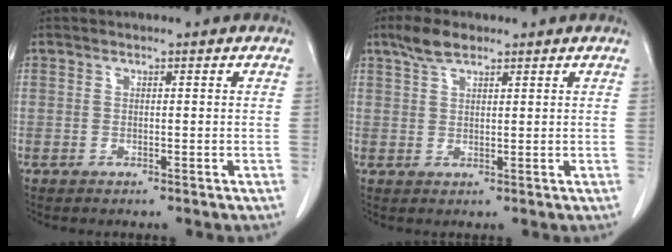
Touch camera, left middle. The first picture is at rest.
{"total": 3.6, "force": [2.6, 1.4, 2.1], "torque": [-0.046, 0.010, 0.052]}